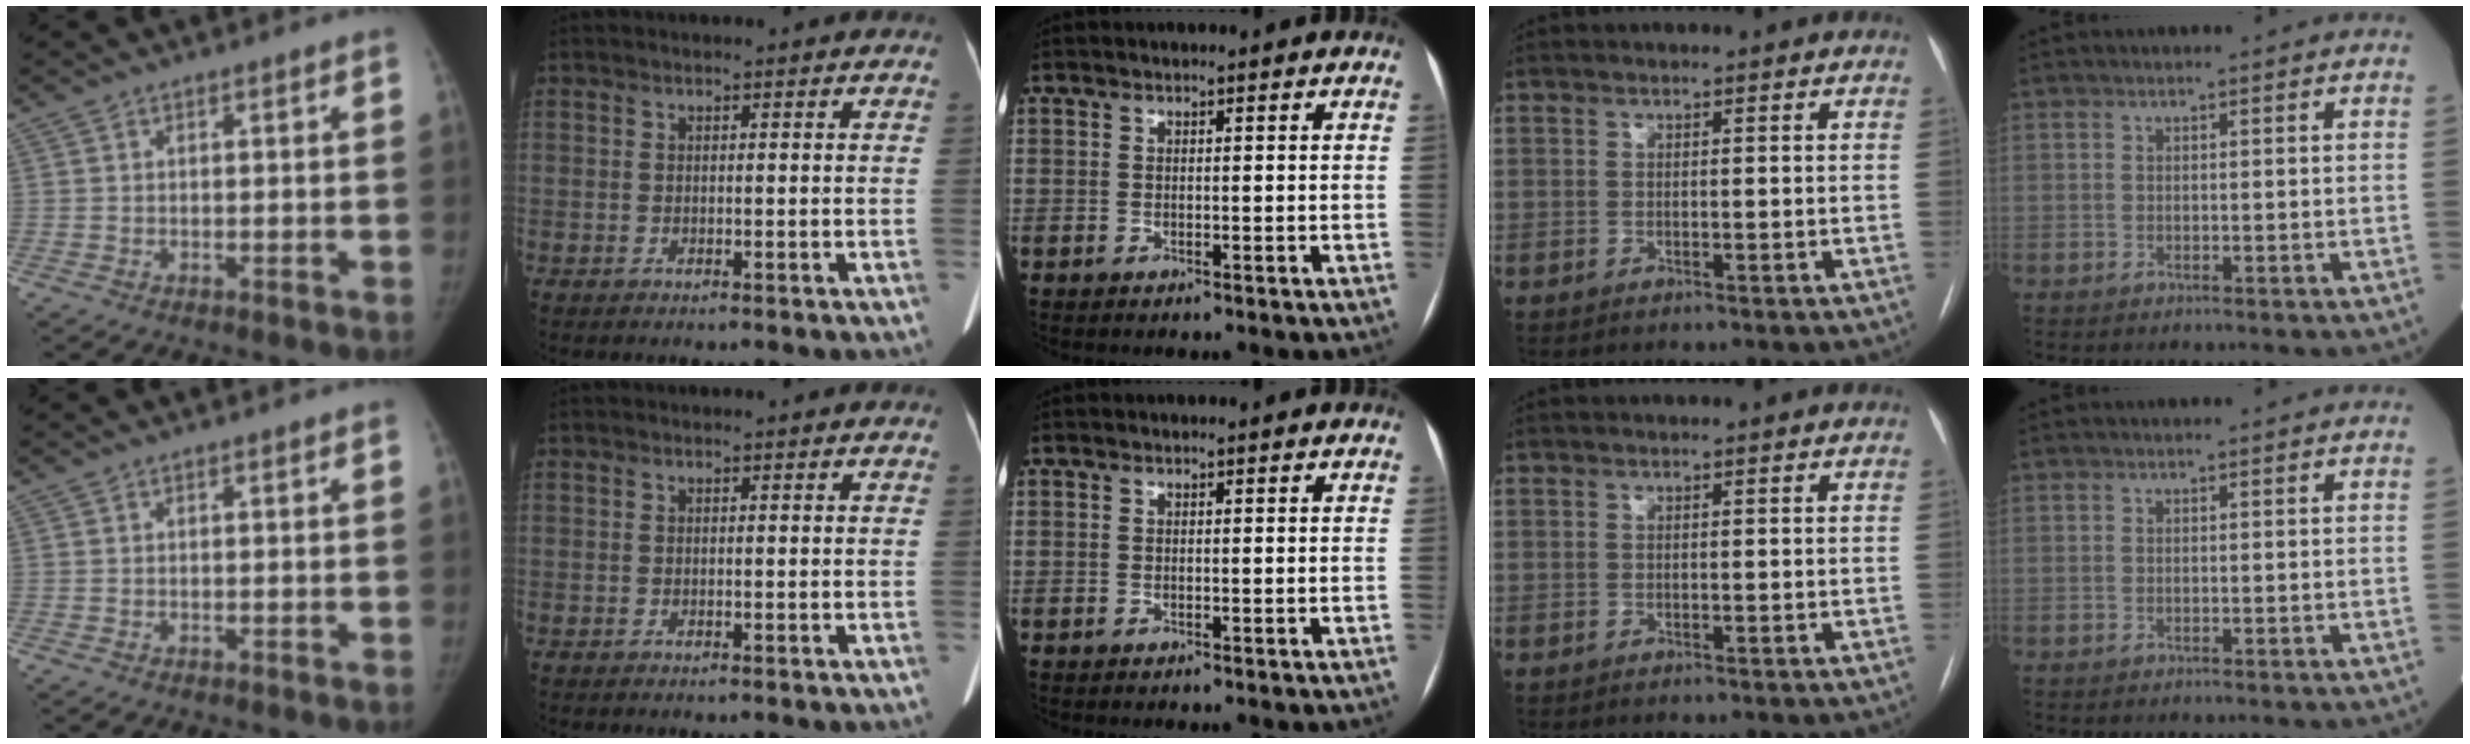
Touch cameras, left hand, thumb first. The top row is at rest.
{}